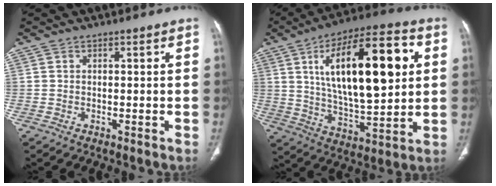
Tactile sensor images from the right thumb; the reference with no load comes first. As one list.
[{"total": 25.0, "force": [6.2, 9.8, 22.2], "torque": [-0.336, -0.007, 0.096]}]